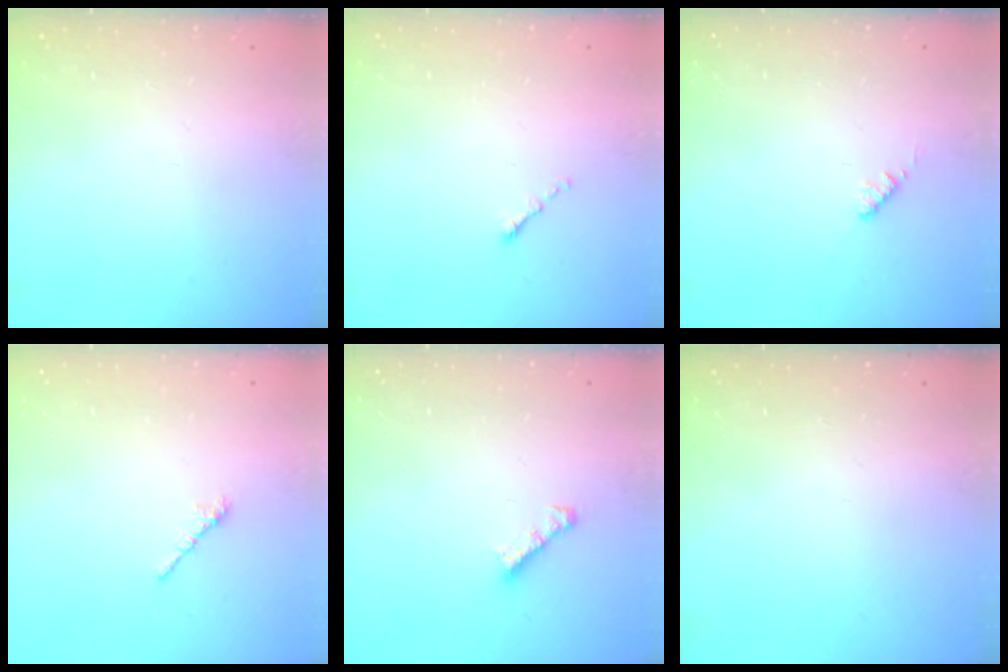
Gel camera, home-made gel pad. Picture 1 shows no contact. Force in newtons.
{"total": 0.6, "press": 0.5, "slide": 0.2}
{"total": 2.8, "press": 2.8, "slide": 0.4}
{"total": 2.4, "press": 2.3, "slide": 0.7}
{"total": 3.0, "press": 3.0, "slide": 0.4}
{"total": 0.0}